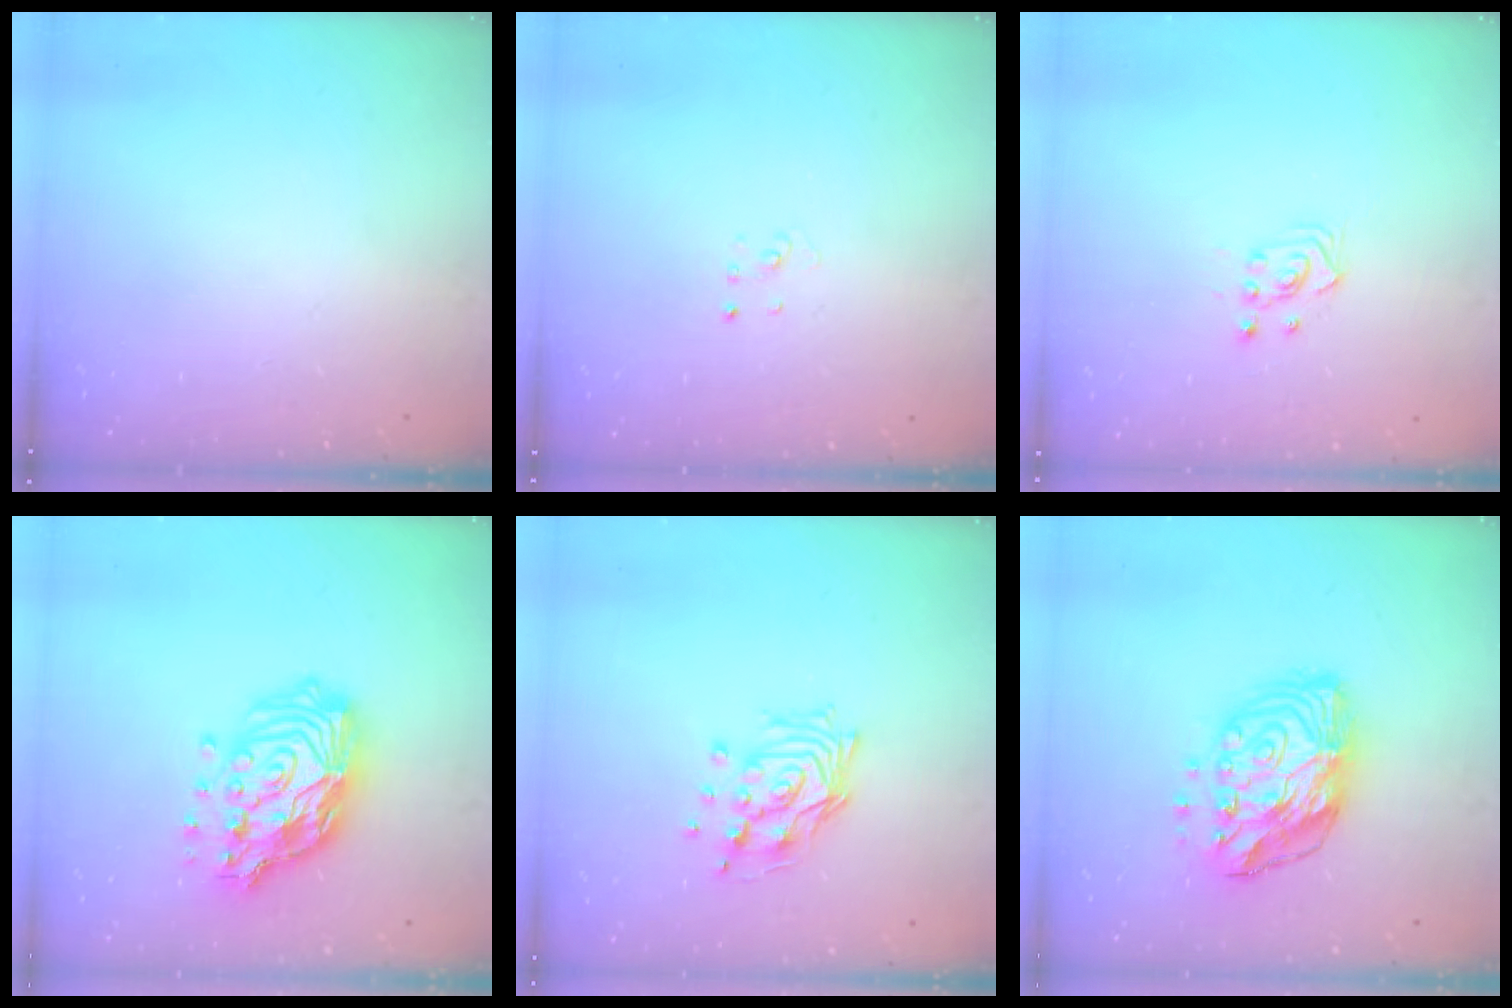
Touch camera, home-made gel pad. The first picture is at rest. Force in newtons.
{"total": 2.1, "press": 2.1, "slide": 0.1}
{"total": 2.9, "press": 2.9, "slide": 0.2}
{"total": 18.7, "press": 18.6, "slide": 1.5}
{"total": 12.5, "press": 12.4, "slide": 1.5}
{"total": 13.7, "press": 13.6, "slide": 1.2}